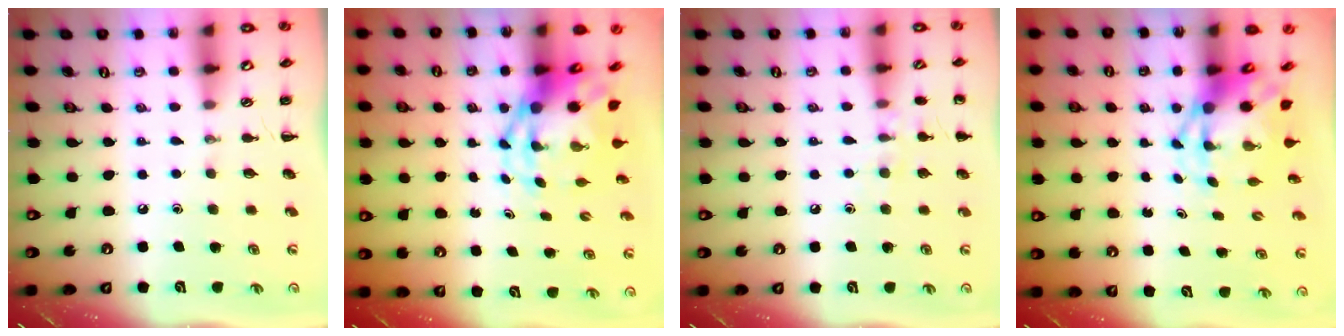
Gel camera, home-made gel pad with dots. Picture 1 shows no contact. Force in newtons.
{"total": 5.8, "press": 5.6, "slide": 1.5}
{"total": 7.3, "press": 7.0, "slide": 2.1}
{"total": 3.8, "press": 3.7, "slide": 1.0}